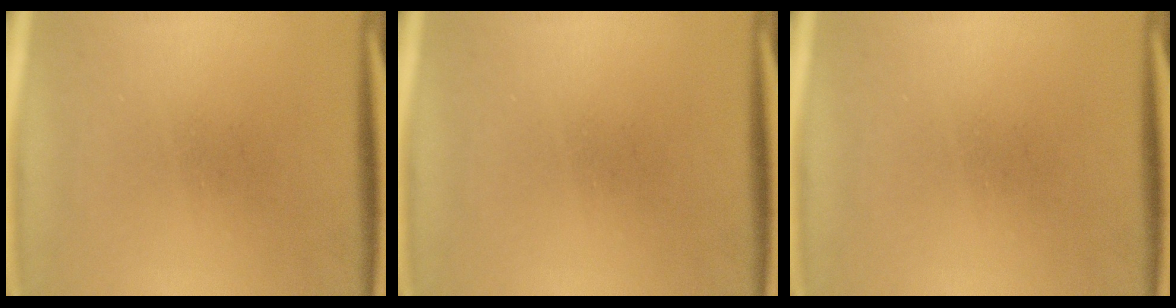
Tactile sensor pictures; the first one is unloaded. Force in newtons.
{"total": 0.0}
{"total": 0.0}